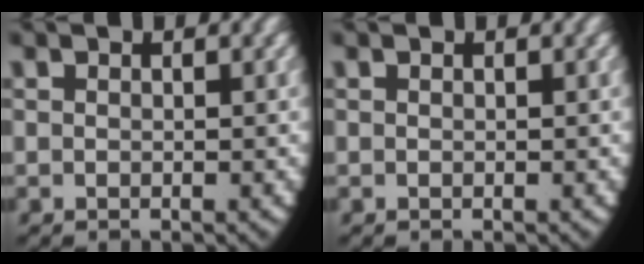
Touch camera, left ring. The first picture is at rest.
{"total": 0.0}